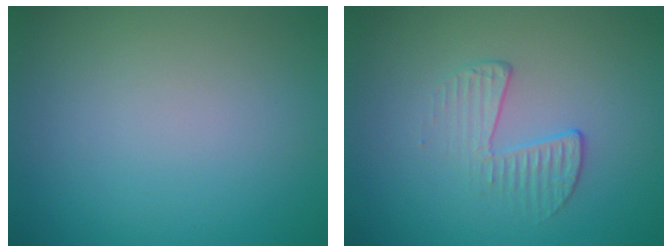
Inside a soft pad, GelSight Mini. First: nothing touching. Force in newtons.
{"total": 2.1, "press": 1.0, "slide": 1.8}